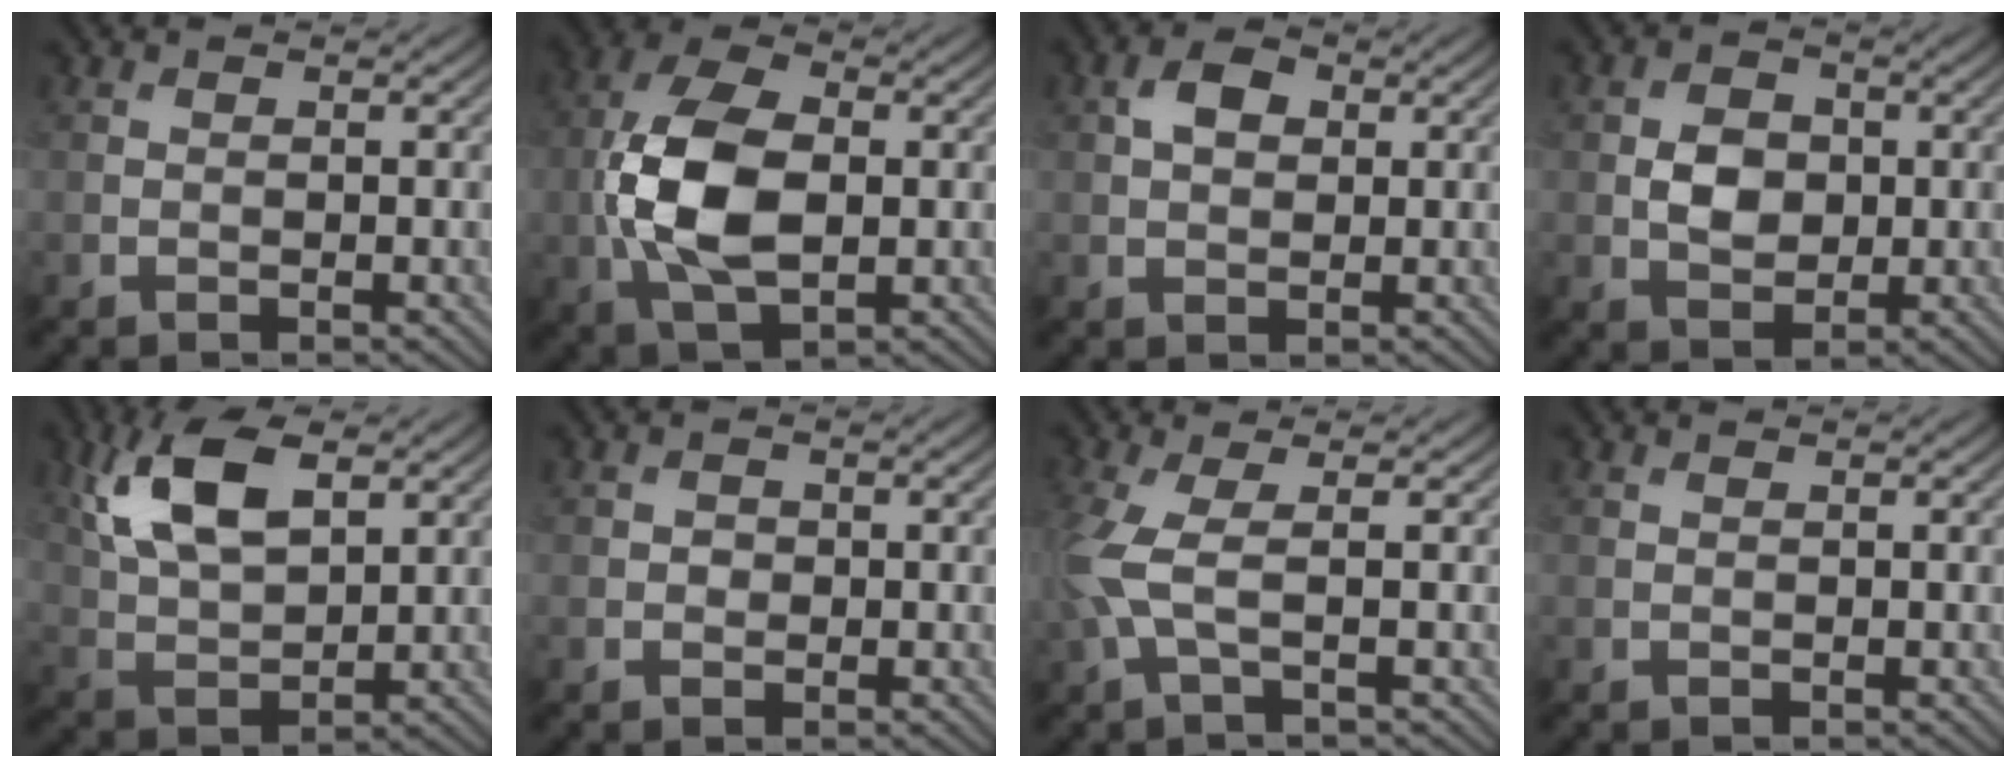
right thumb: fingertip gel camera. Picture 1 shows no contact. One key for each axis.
{"total": 11.2, "fx": -0.8, "fy": 6.2, "fz": 9.3, "tx": -0.215, "ty": 0.001, "tz": -0.017}
{"total": 3.2, "fx": 0.8, "fy": 2.2, "fz": 2.2, "tx": -0.046, "ty": 0.006, "tz": 0.011}
{"total": 4.1, "fx": 0.1, "fy": 3.2, "fz": 2.6, "tx": -0.053, "ty": -0.002, "tz": -0.005}
{"total": 10.1, "fx": 4.1, "fy": 4.9, "fz": 7.8, "tx": -0.178, "ty": 0.012, "tz": 0.083}
{"total": 1.0, "fx": -0.1, "fy": 0.9, "fz": 0.3, "tx": -0.005, "ty": -0.004, "tz": -0.004}
{"total": 5.0, "fx": 0.1, "fy": 1.3, "fz": 4.8, "tx": -0.127, "ty": 0.005, "tz": -0.002}
{"total": 0.0}